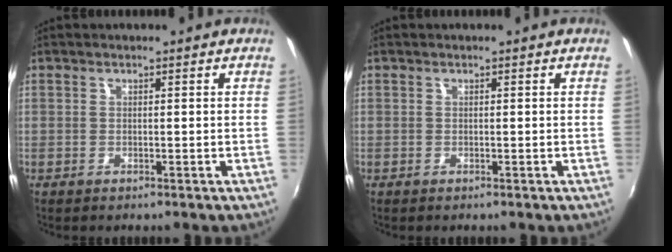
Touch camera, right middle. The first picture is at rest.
{"total": 0.0}